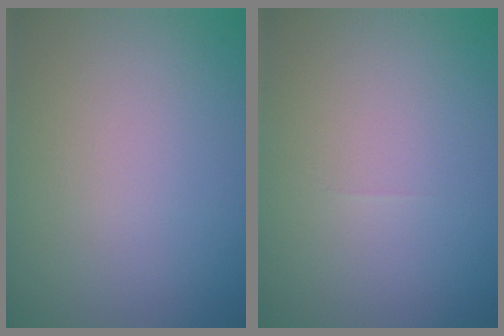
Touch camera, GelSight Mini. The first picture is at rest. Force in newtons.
{"total": 0.0}